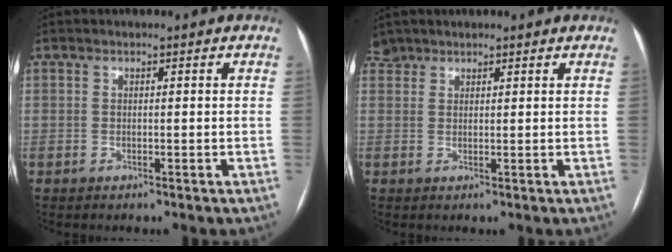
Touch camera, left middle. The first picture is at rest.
{"total": 3.0, "force": [2.6, 1.5, -0.3], "torque": [0.011, 0.015, 0.041]}